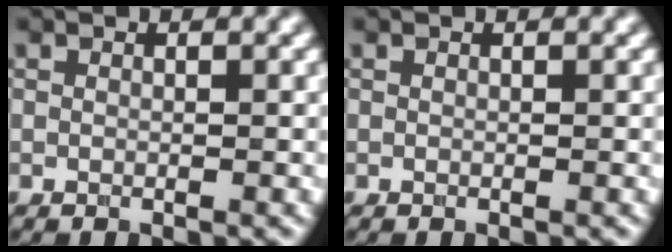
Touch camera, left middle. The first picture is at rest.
{"total": 0.0}